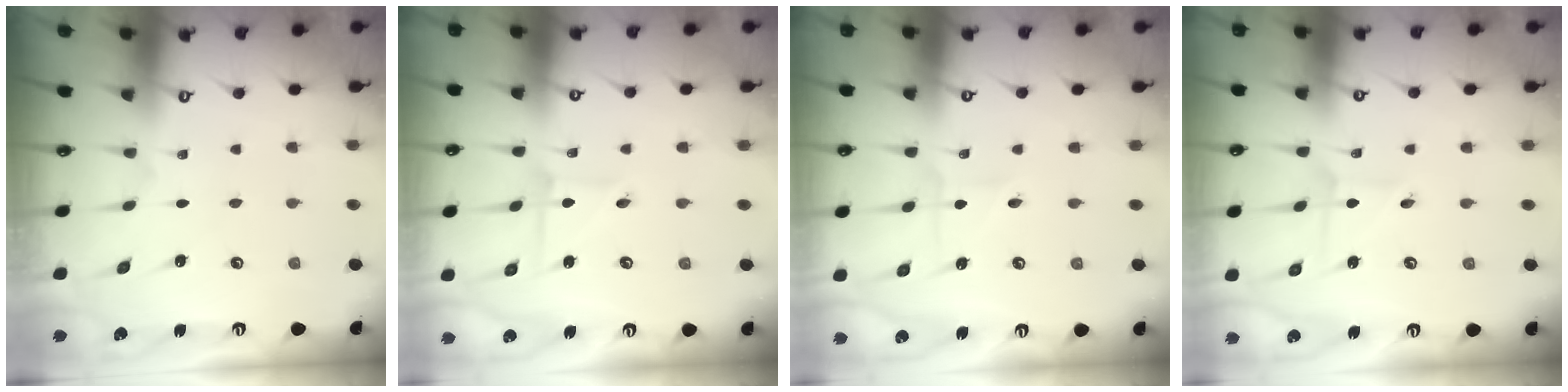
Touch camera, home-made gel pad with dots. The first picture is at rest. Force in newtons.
{"total": 3.4, "press": 3.4, "slide": 0.3}
{"total": 3.6, "press": 3.5, "slide": 1.1}
{"total": 2.3, "press": 2.3, "slide": 0.0}